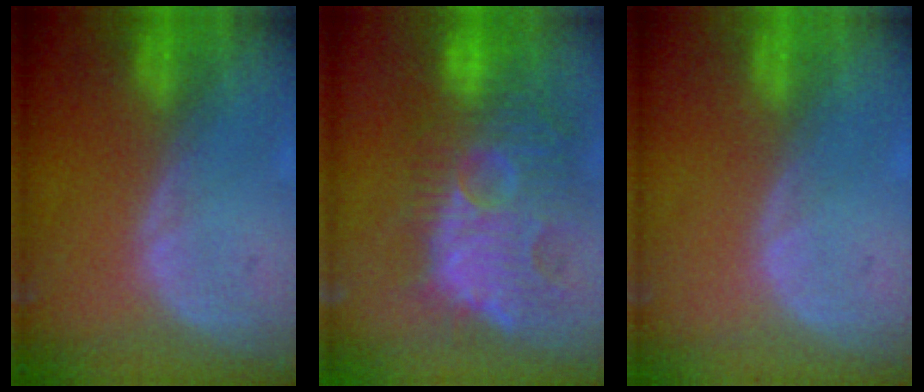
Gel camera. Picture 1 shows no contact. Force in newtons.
{"total": 13.5, "press": 12.3, "slide": 5.5}
{"total": 0.0}